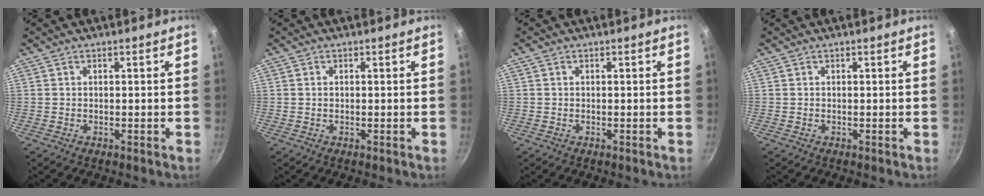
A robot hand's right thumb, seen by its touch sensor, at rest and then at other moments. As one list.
[{"total": 0.7, "force": [0.1, 0.6, 0.4], "torque": [-0.005, 0.003, 0.002]}, {"total": 0.9, "force": [-0.2, 0.9, 0.0], "torque": [0.002, 0.003, -0.003]}, {"total": 0.0}]